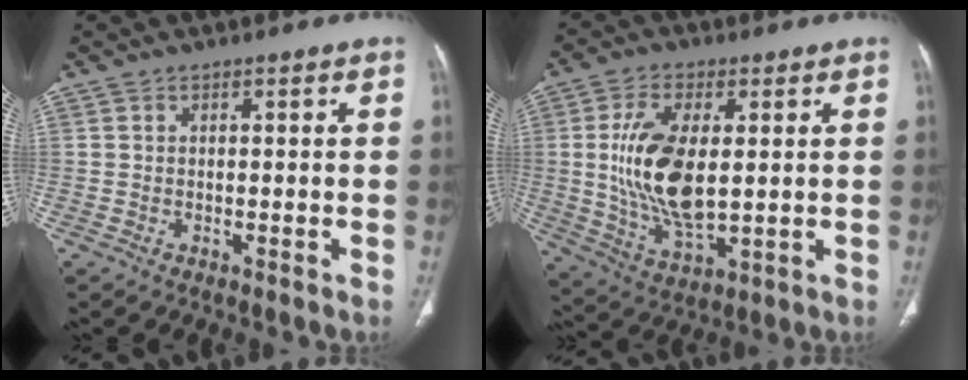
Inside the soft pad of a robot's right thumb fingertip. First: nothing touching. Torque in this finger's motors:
{"motor_torque": [1.60, 3.22, 1.97, -0.19, 0.55]}